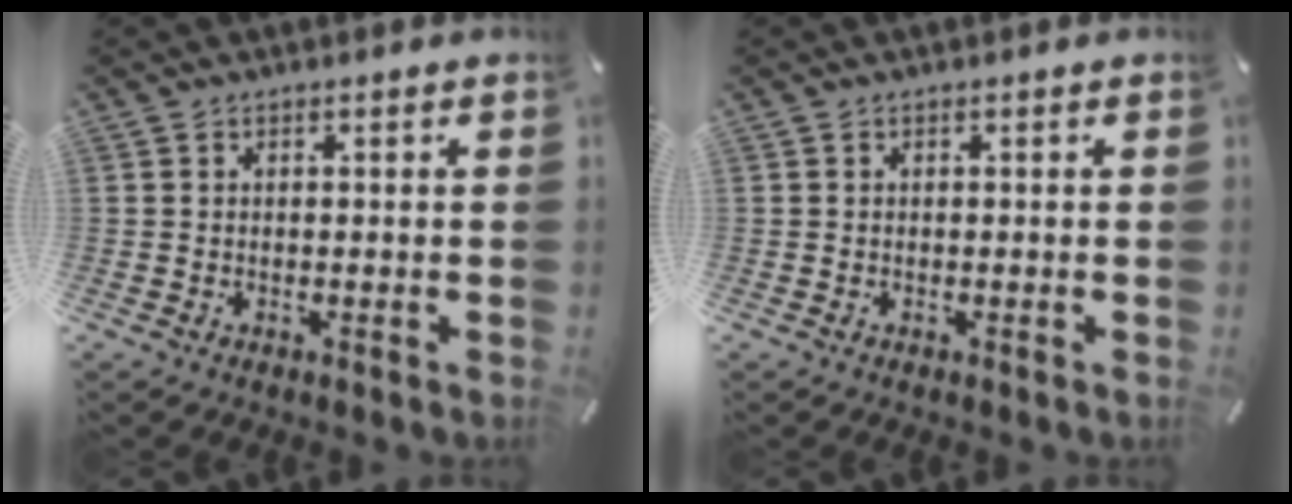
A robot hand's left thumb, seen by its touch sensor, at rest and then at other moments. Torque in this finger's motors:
{"motor_torque": [0.01, 0.01, -0.01, -0.02, 0.00]}